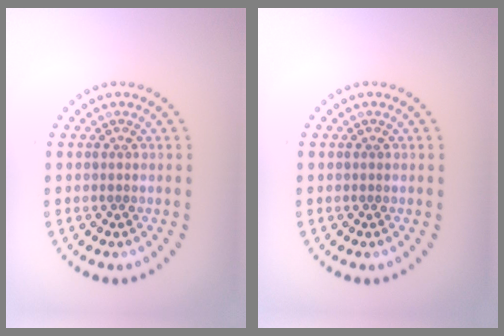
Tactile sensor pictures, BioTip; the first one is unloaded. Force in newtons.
{"total": 0.0}